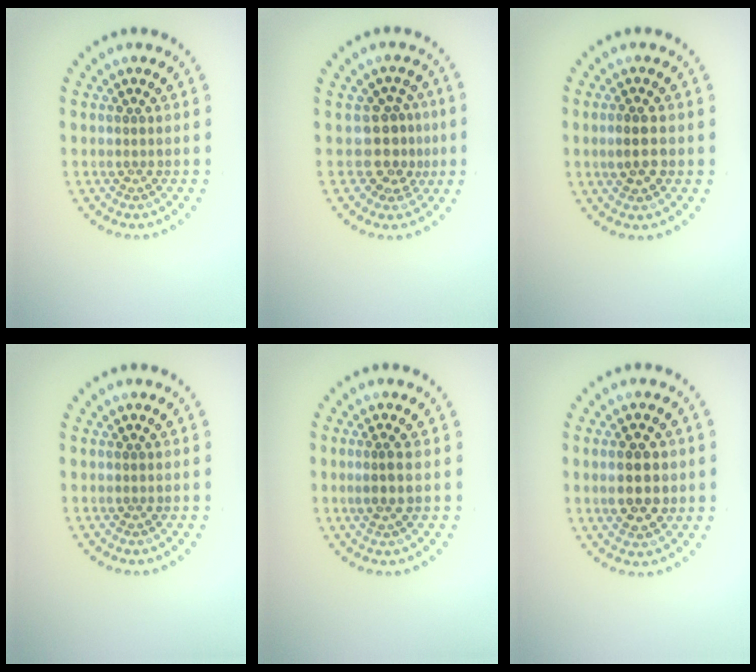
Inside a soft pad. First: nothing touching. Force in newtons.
{"total": 3.0, "press": 2.5, "slide": 1.7}
{"total": 2.5, "press": 2.5, "slide": 0.1}
{"total": 0.0}
{"total": 1.5, "press": 1.3, "slide": 0.7}
{"total": 4.1, "press": 4.1, "slide": 0.2}